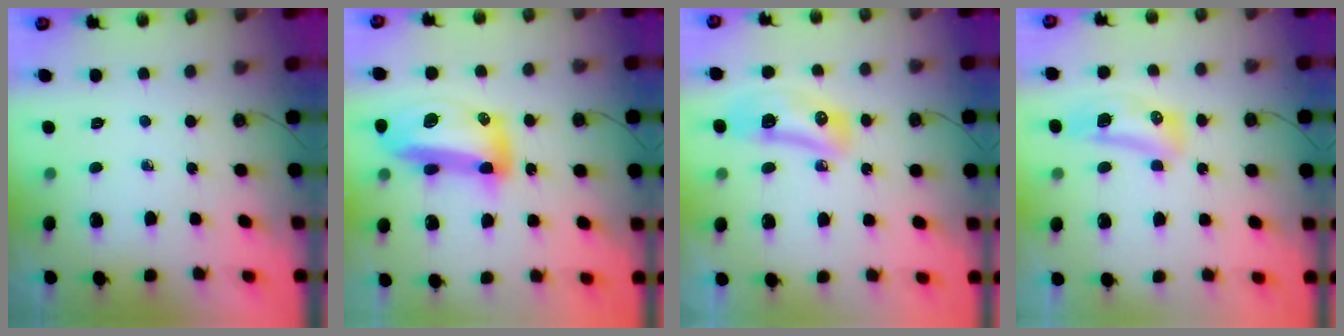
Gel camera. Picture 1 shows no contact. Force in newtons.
{"total": 18.1, "press": 18.0, "slide": 2.0}
{"total": 9.7, "press": 9.6, "slide": 1.2}
{"total": 9.4, "press": 8.9, "slide": 3.1}